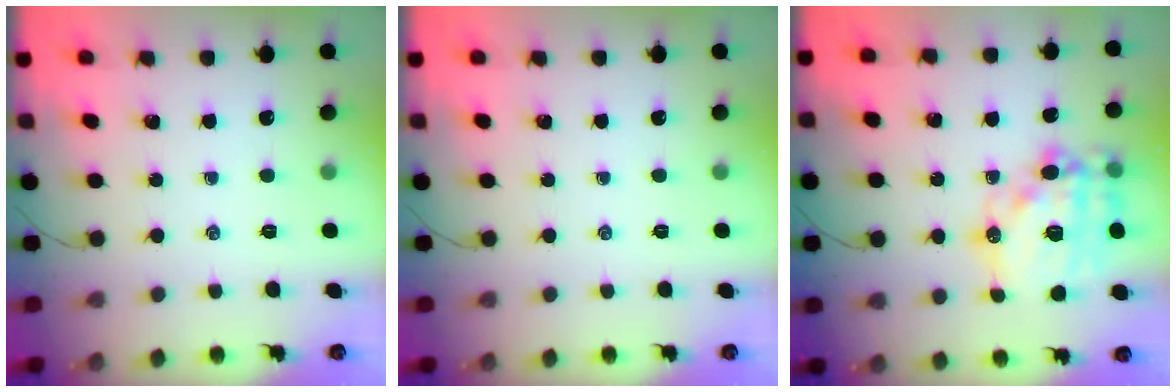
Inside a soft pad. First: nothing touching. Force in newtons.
{"total": 0.0}
{"total": 20.1, "press": 19.7, "slide": 3.7}